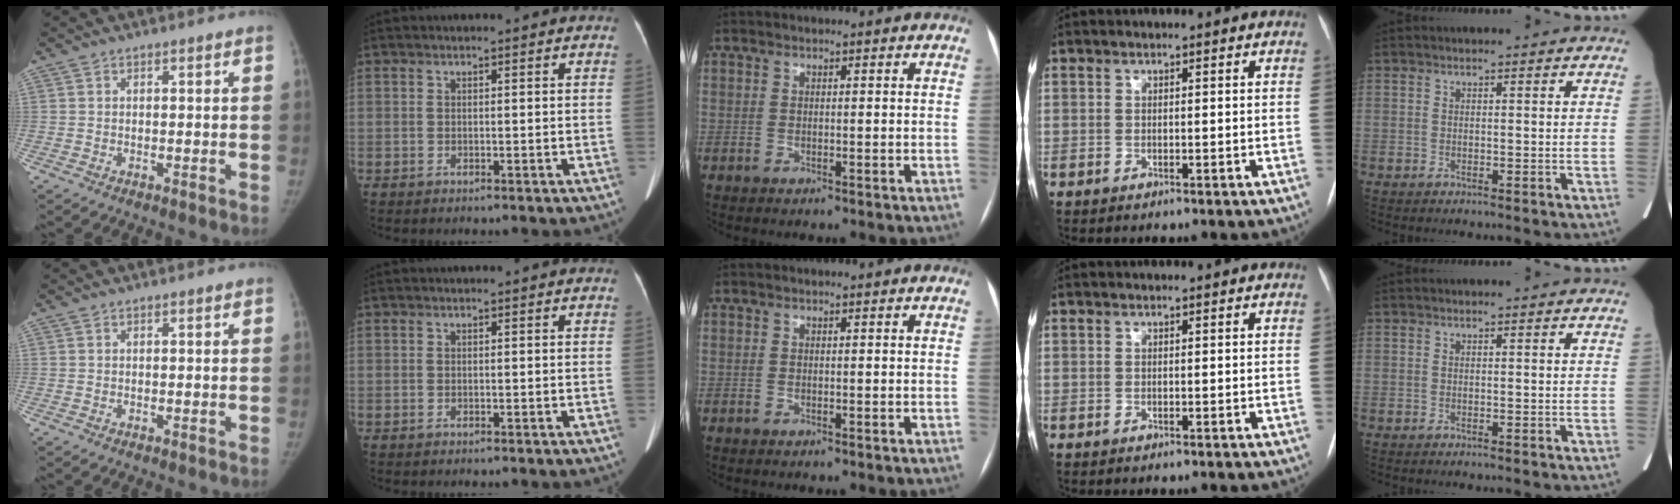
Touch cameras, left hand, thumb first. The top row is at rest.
{}